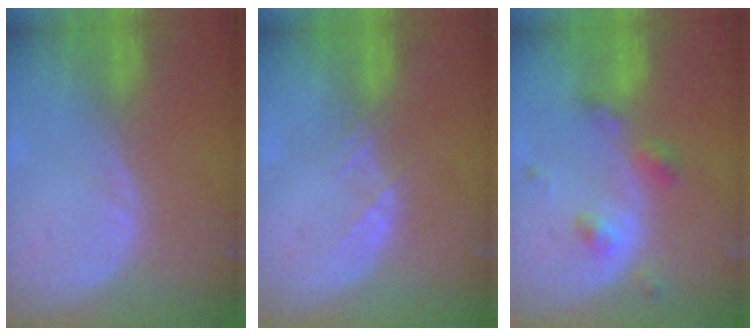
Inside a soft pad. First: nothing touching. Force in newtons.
{"total": 1.9, "press": 1.8, "slide": 0.8}
{"total": 4.8, "press": 4.3, "slide": 2.1}